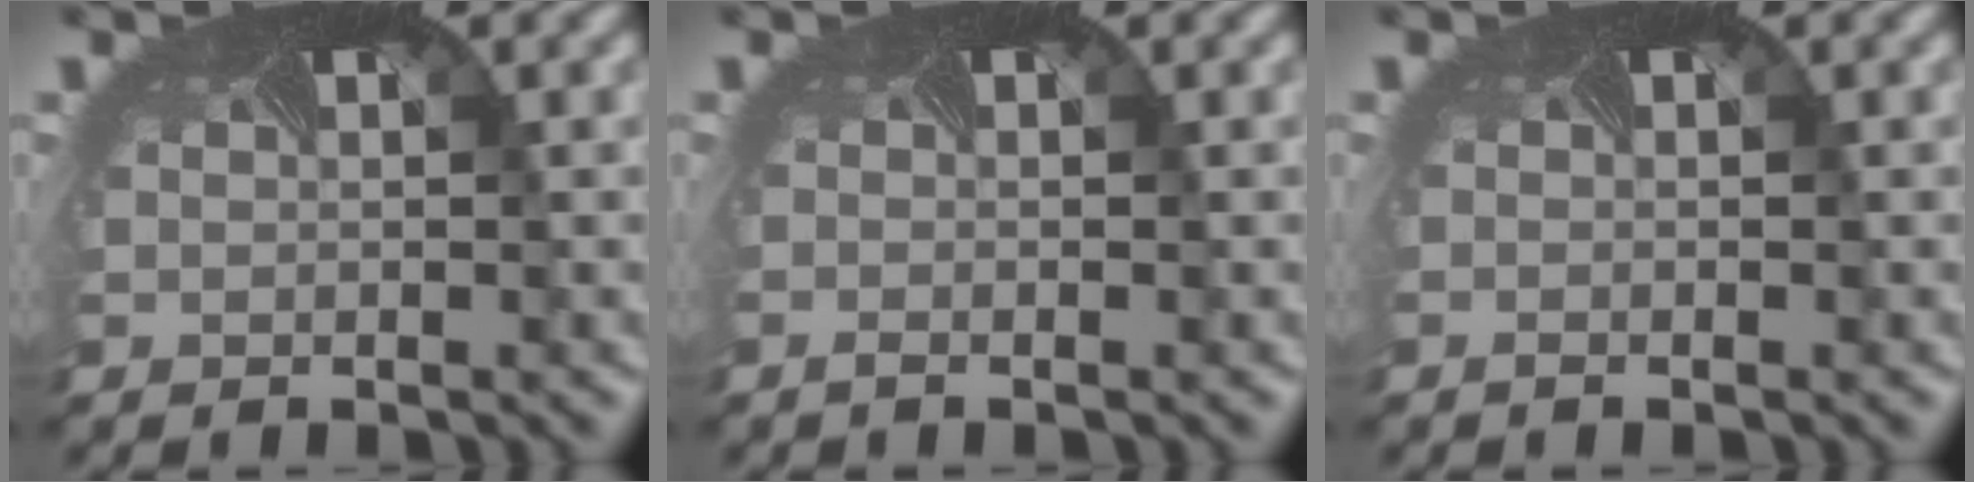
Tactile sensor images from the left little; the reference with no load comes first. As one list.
[{"total": 0.7, "force": [-0.7, -0.1, 0.2], "torque": [-0.011, -0.003, -0.013]}, {"total": 0.5, "force": [-0.5, -0.1, 0.1], "torque": [-0.007, -0.002, -0.009]}]